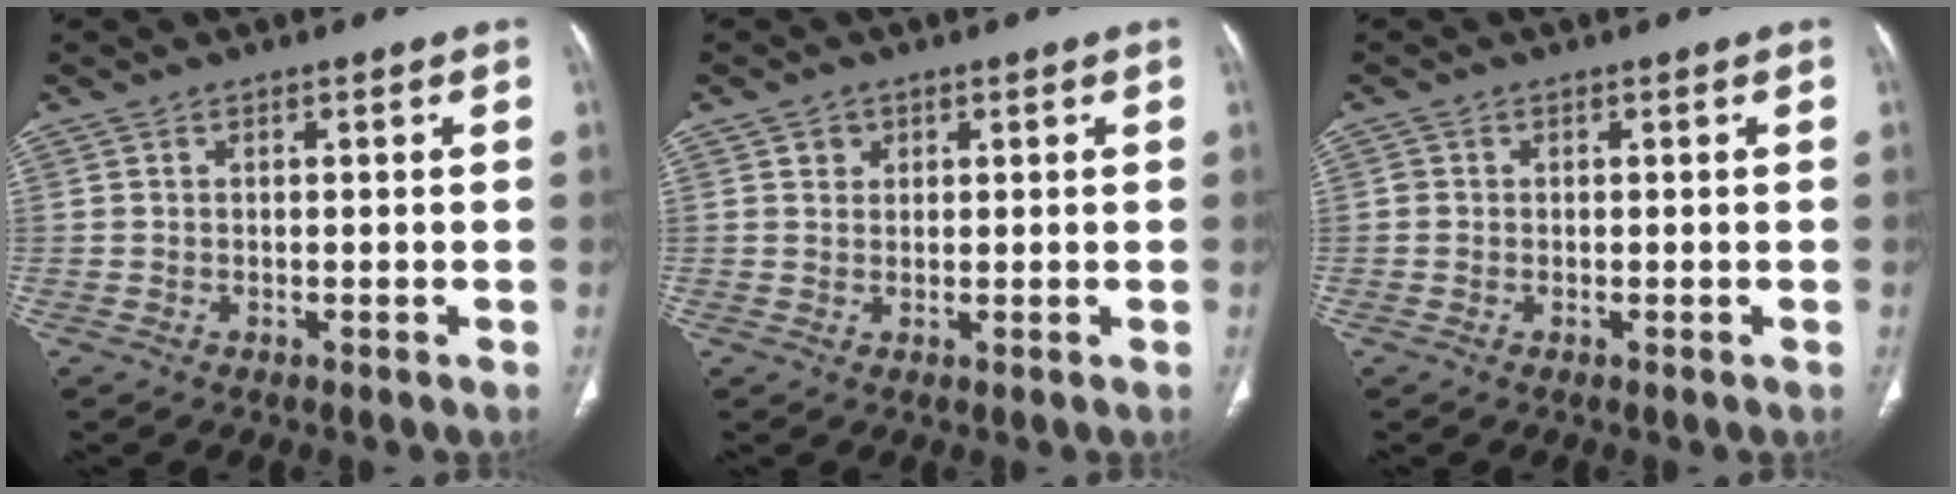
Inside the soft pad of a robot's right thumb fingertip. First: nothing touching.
{"total": 1.9, "force": [0.9, 1.6, 0.4], "torque": [0.007, -0.003, 0.010]}
{"total": 0.7, "force": [0.0, 0.7, 0.1], "torque": [0.001, 0.003, -0.001]}